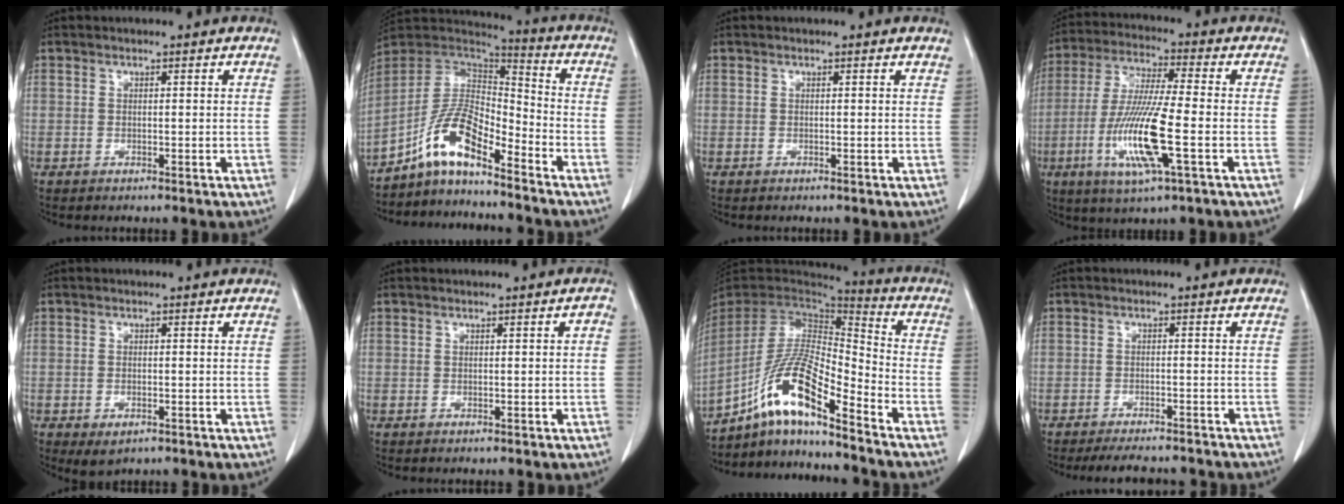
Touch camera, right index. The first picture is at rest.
{"total": 10.0, "force": [-7.1, 2.5, 6.6], "torque": [-0.144, 0.026, -0.132]}
{"total": 0.8, "force": [0.8, 0.1, 0.1], "torque": [-0.010, -0.003, -0.001]}
{"total": 13.4, "force": [-3.7, 0.8, 12.8], "torque": [-0.264, -0.015, -0.072]}
{"total": 2.7, "force": [-1.2, 1.5, 1.9], "torque": [-0.034, -0.004, -0.006]}
{"total": 0.7, "force": [-0.1, 0.2, 0.6], "torque": [-0.004, 0.002, 0.000]}
{"total": 14.7, "force": [-9.4, 1.8, 11.2], "torque": [-0.225, 0.002, -0.172]}
{"total": 7.6, "force": [-7.1, 1.7, 2.1], "torque": [-0.025, -0.006, -0.091]}